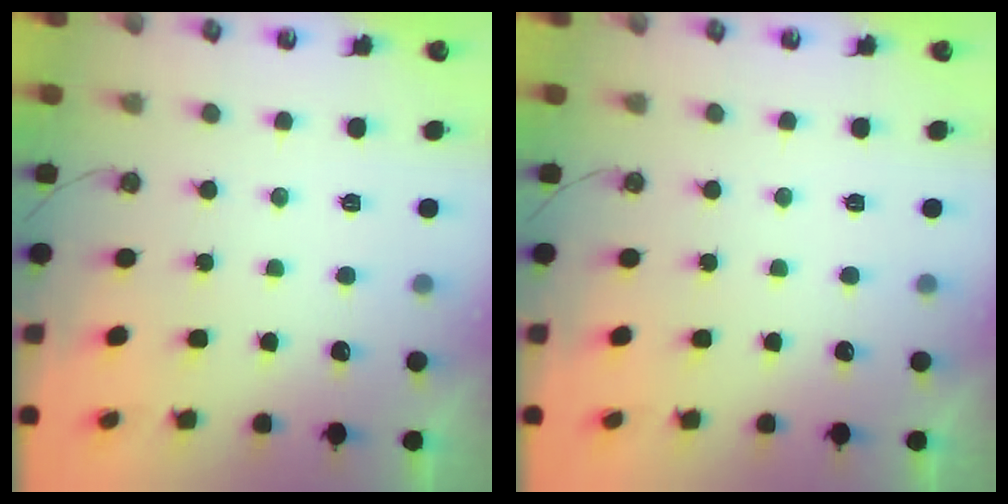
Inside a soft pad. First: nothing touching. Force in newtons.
{"total": 0.0}